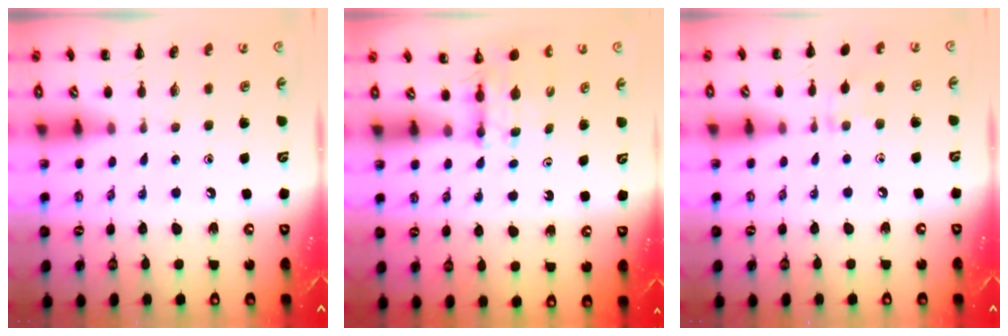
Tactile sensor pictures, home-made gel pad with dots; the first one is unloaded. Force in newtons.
{"total": 4.2, "press": 4.2, "slide": 0.2}
{"total": 5.0, "press": 4.6, "slide": 1.8}